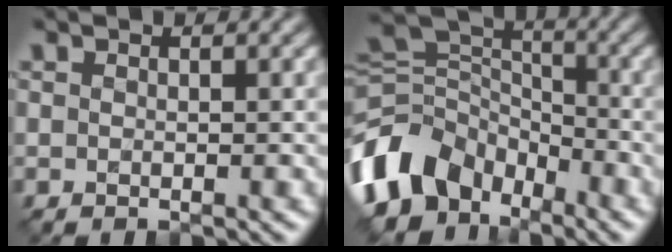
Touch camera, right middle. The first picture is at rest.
{"total": 10.7, "force": [-5.5, 7.3, 5.4], "torque": [-0.114, 0.005, -0.117]}